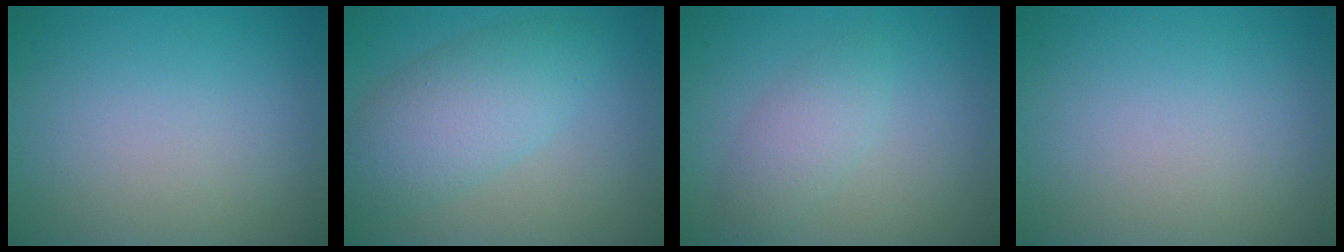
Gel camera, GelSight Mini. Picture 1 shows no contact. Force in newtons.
{"total": 5.5, "press": 5.5, "slide": 0.2}
{"total": 2.5, "press": 2.5, "slide": 0.1}
{"total": 0.0}